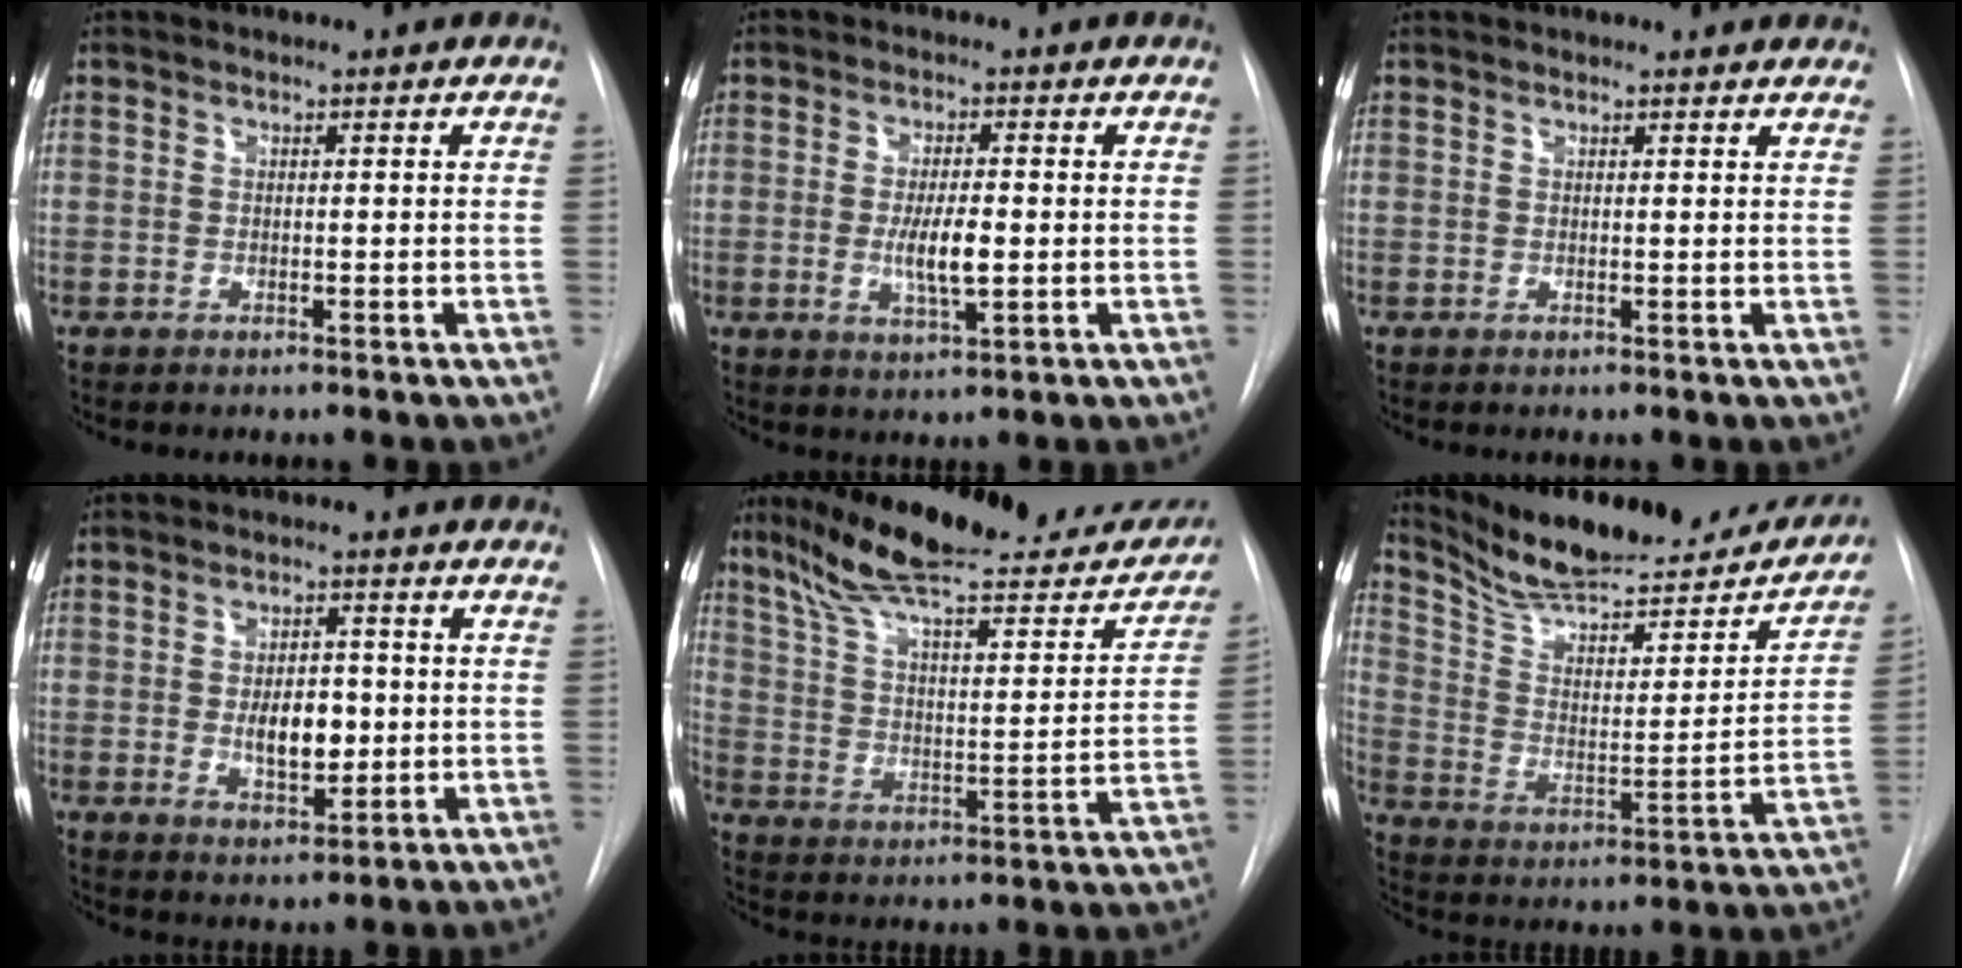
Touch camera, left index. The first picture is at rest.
{"total": 5.5, "force": [-1.7, 1.0, 5.1], "torque": [-0.095, -0.013, -0.024]}
{"total": 3.4, "force": [3.3, 0.6, 0.7], "torque": [-0.007, 0.008, 0.023]}
{"total": 6.2, "force": [-1.5, 3.0, 5.3], "torque": [-0.083, -0.006, -0.014]}
{"total": 24.7, "force": [20.5, 4.8, 12.9], "torque": [-0.193, -0.015, 0.292]}
{"total": 24.7, "force": [22.0, 4.9, 10.2], "torque": [-0.148, -0.046, 0.312]}